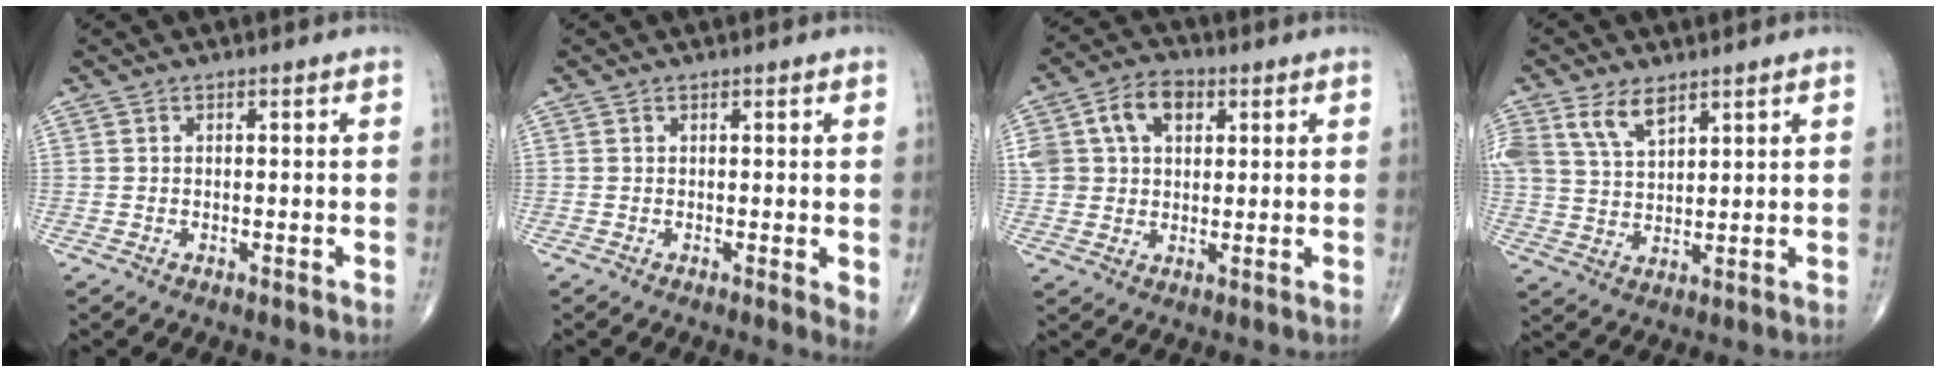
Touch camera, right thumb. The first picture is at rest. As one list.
[{"total": 2.5, "force": [0.4, 0.7, 2.4], "torque": [-0.036, -0.010, 0.004]}, {"total": 11.2, "force": [3.7, 8.2, 6.7], "torque": [-0.112, 0.010, 0.065]}, {"total": 8.2, "force": [4.9, 4.3, 5.0], "torque": [-0.091, -0.013, 0.105]}]